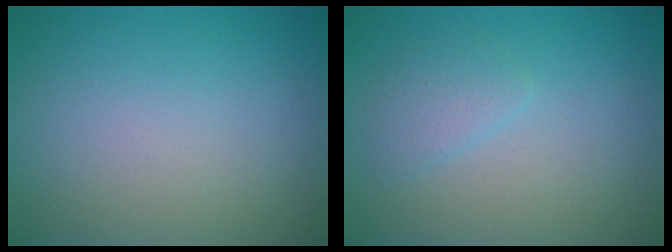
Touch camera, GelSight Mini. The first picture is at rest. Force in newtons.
{"total": 1.6, "press": 1.6, "slide": 0.1}